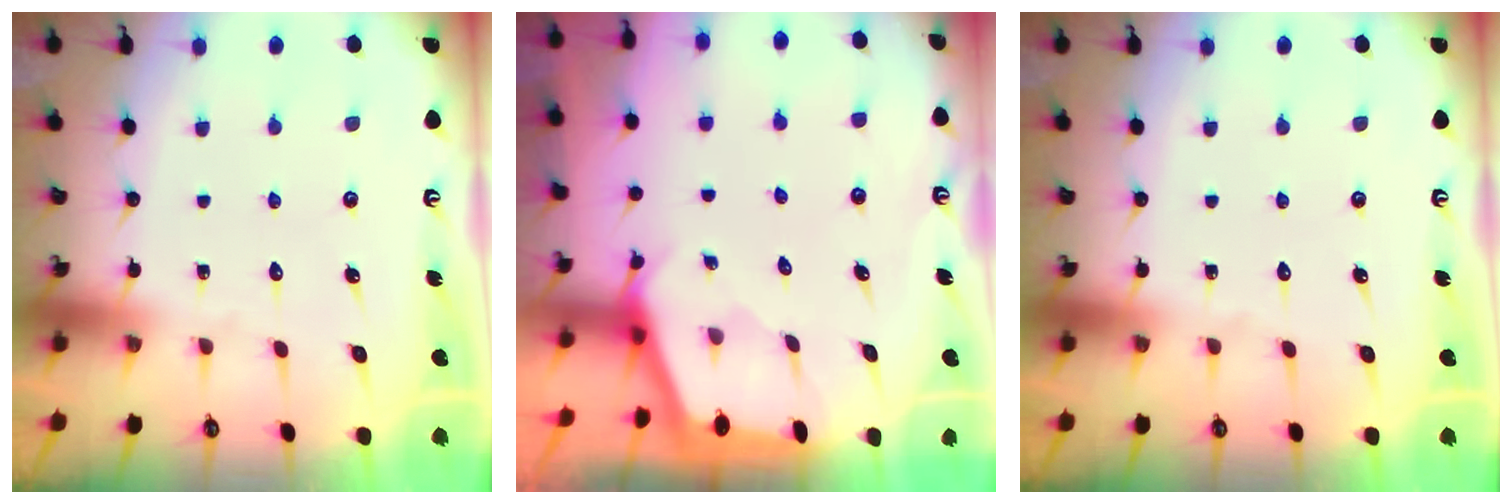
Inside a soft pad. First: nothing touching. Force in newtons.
{"total": 1.7, "press": 1.7, "slide": 0.1}
{"total": 0.0}